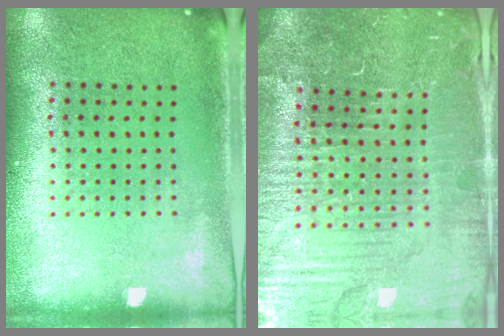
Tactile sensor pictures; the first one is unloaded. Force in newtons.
{"total": 5.6, "press": 5.2, "slide": 2.2}